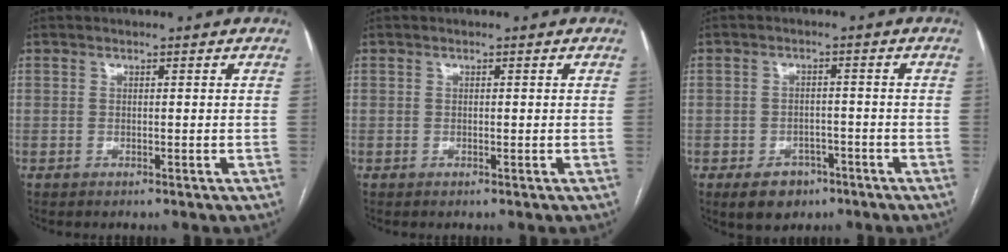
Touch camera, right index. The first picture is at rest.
{"total": 0.0}
{"total": 5.6, "force": [-3.3, 4.0, 2.3], "torque": [-0.034, 0.004, -0.040]}